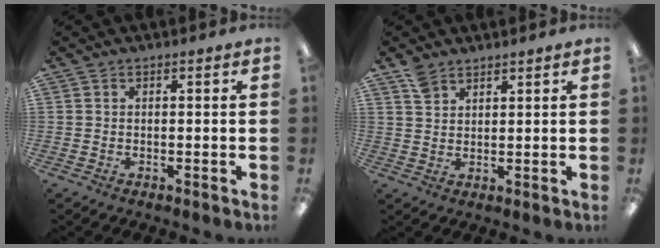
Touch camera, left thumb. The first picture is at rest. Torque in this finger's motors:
{"motor_torque": [-0.14, -0.33, 0.45, -0.25, -0.01]}